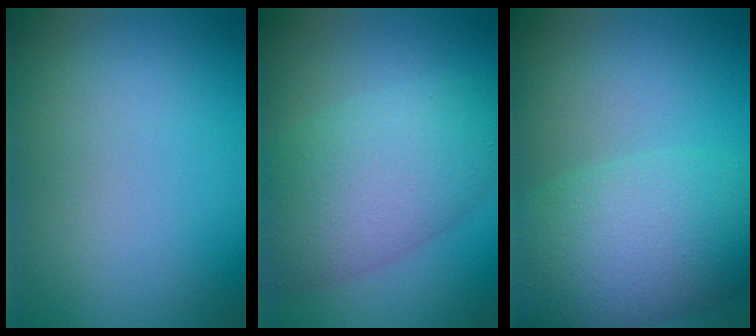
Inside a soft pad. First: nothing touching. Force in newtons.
{"total": 7.9, "press": 7.9, "slide": 0.1}
{"total": 8.5, "press": 8.5, "slide": 0.2}